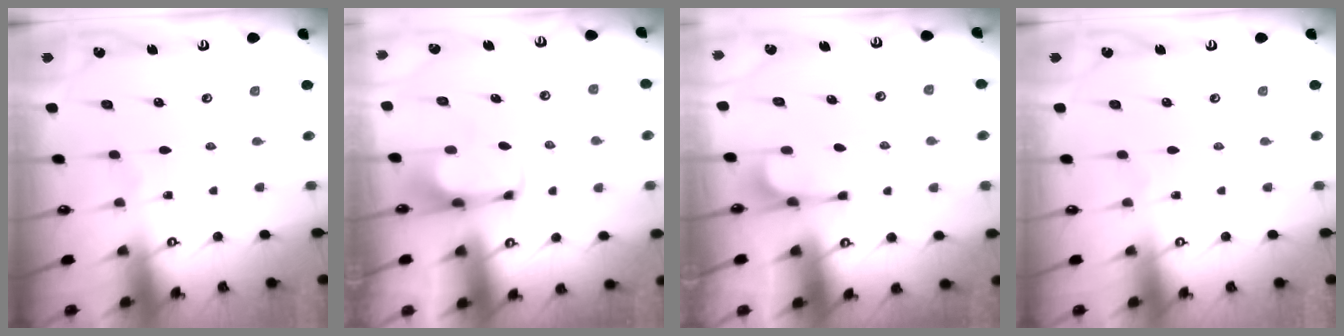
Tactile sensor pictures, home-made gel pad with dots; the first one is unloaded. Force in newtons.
{"total": 1.9, "press": 1.8, "slide": 0.4}
{"total": 2.2, "press": 2.0, "slide": 0.9}
{"total": 0.0}